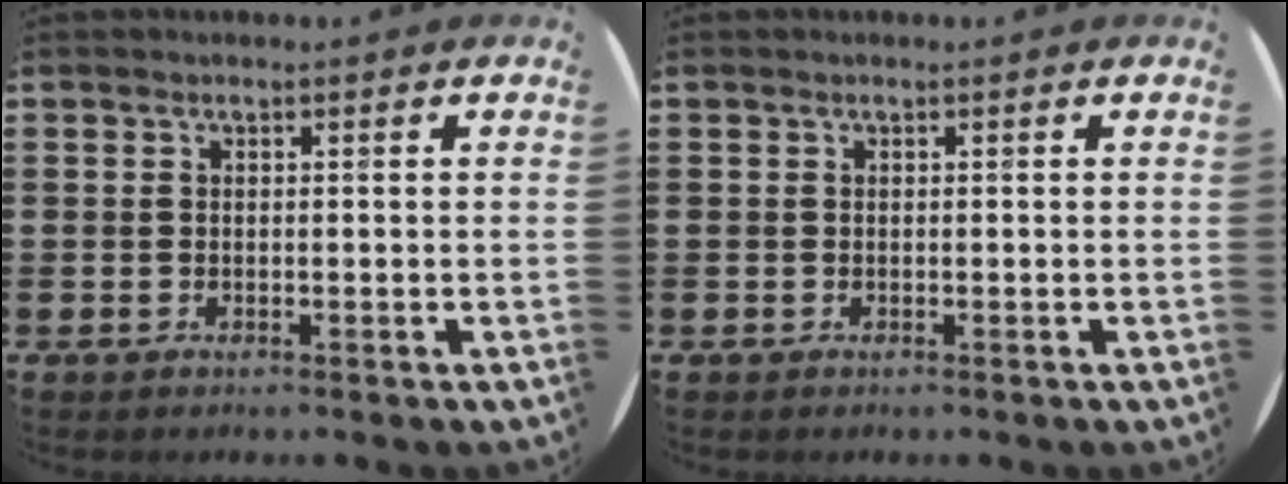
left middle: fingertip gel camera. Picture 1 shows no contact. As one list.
[{"total": 0.0}]